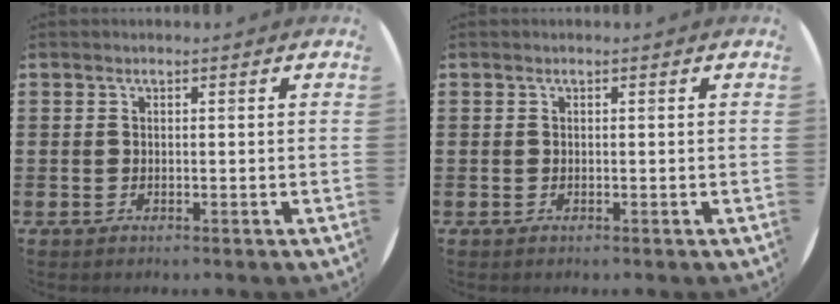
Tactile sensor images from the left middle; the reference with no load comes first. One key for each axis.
{"total": 0.0}